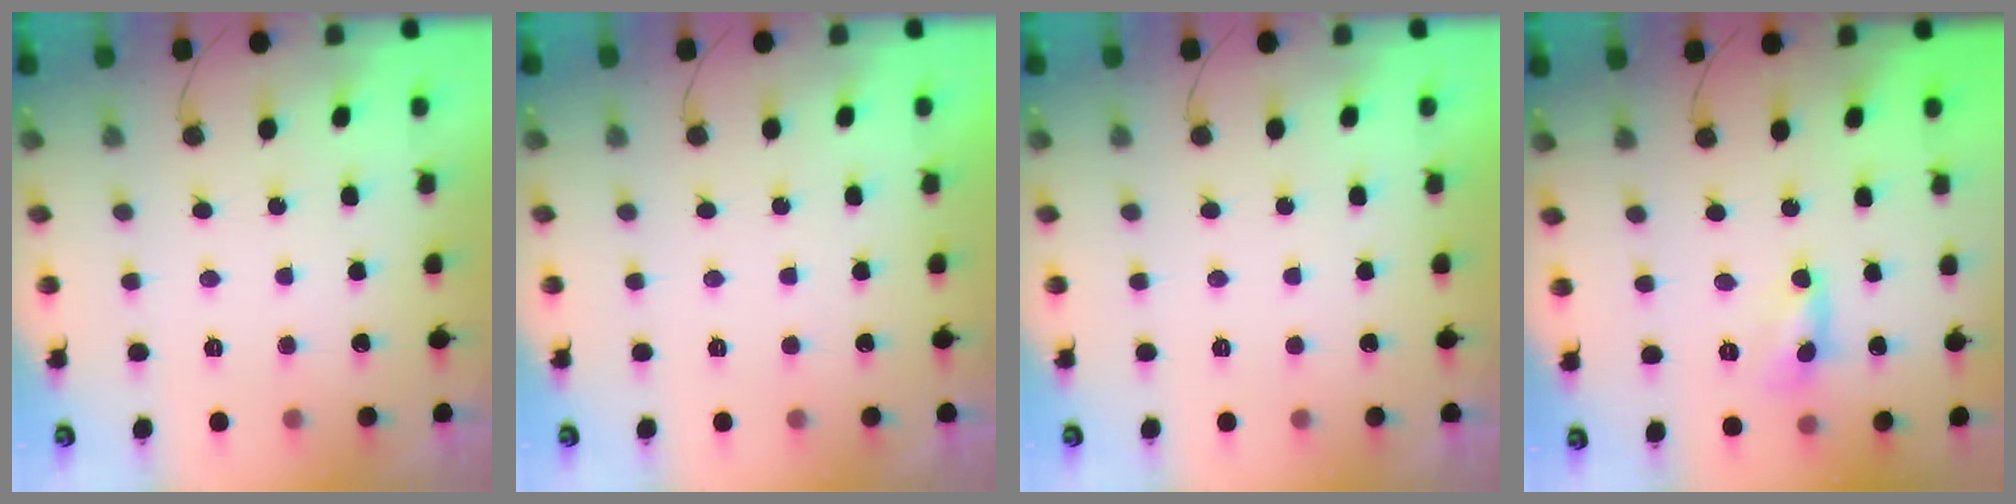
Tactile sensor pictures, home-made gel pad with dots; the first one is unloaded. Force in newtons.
{"total": 0.0}
{"total": 0.0}
{"total": 1.8, "press": 1.8, "slide": 0.2}